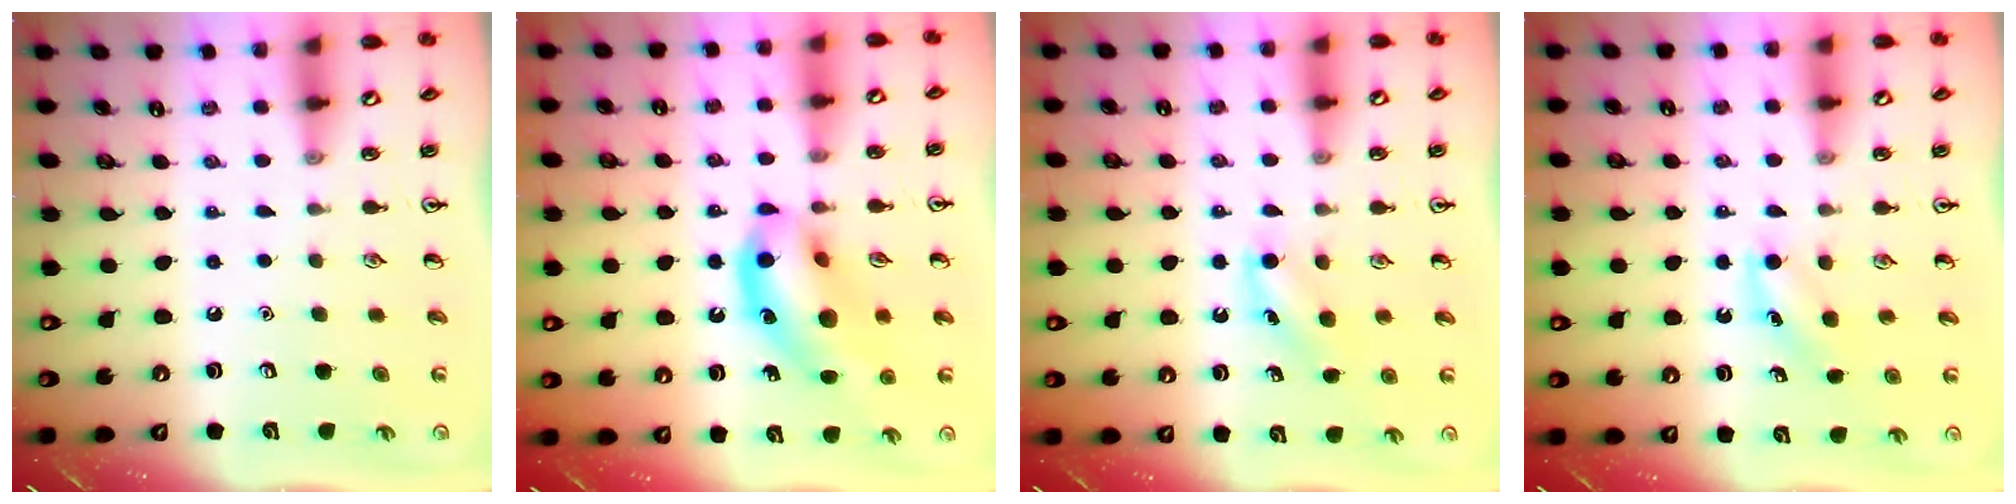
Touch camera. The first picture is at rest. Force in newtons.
{"total": 14.7, "press": 14.2, "slide": 3.7}
{"total": 5.1, "press": 4.7, "slide": 1.8}
{"total": 3.9, "press": 3.7, "slide": 1.3}